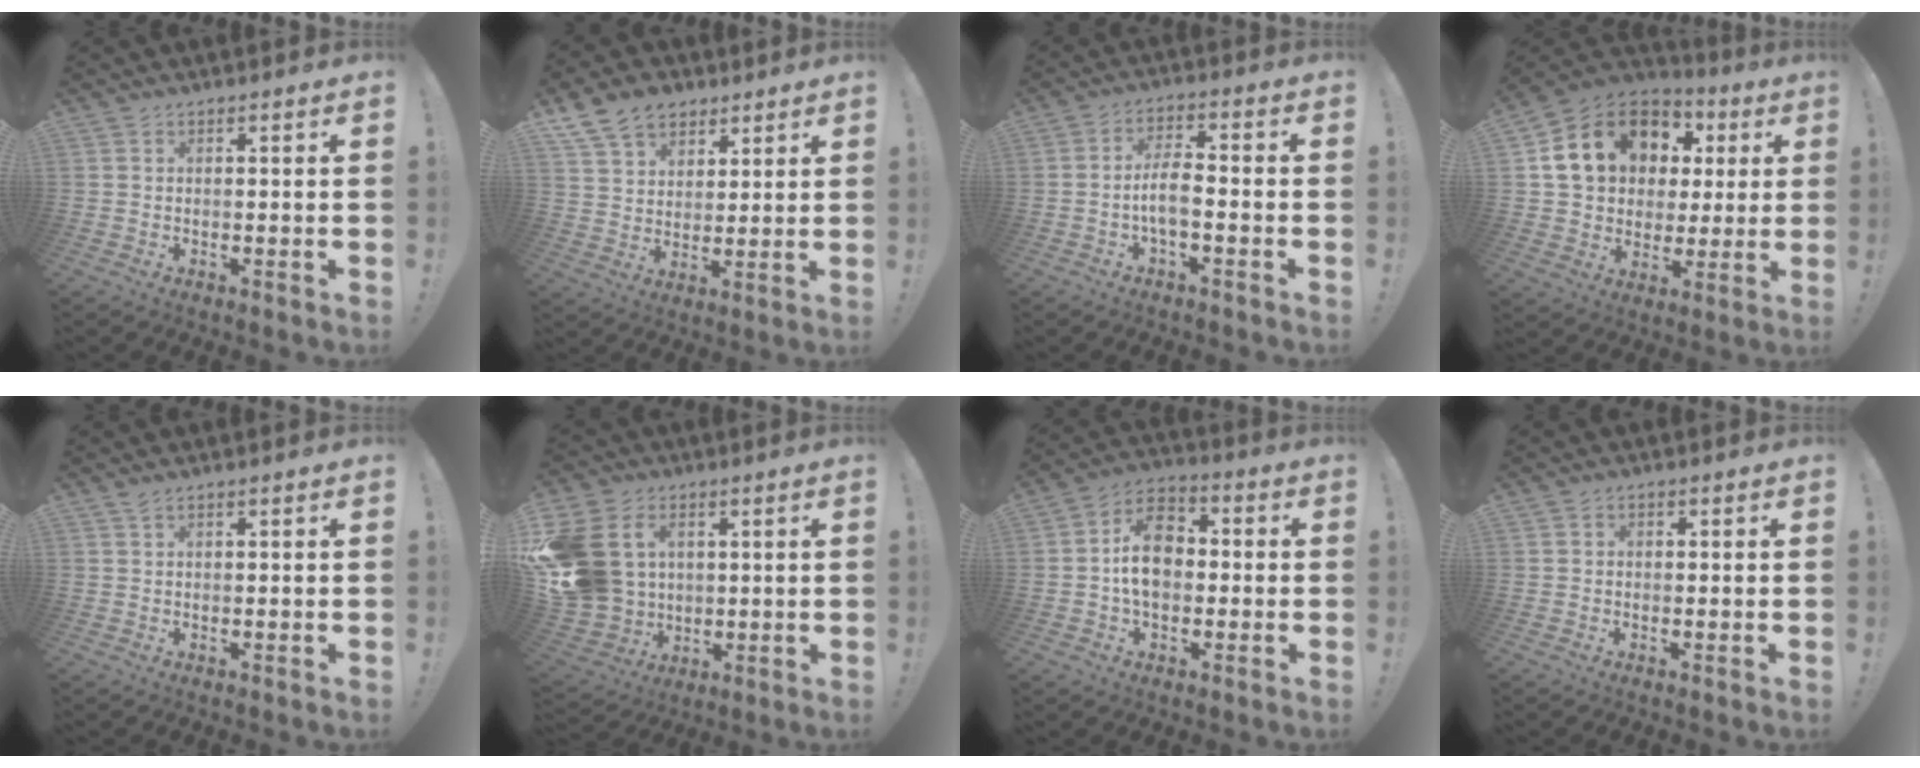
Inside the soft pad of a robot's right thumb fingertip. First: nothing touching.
{"total": 11.7, "force": [7.2, 8.2, 4.2], "torque": [-0.074, -0.037, 0.142]}
{"total": 7.0, "force": [-2.2, 2.6, 6.1], "torque": [-0.123, 0.003, -0.044]}
{"total": 18.1, "force": [6.7, 14.0, 9.2], "torque": [-0.143, -0.020, 0.145]}
{"total": 1.2, "force": [1.0, 0.2, 0.6], "torque": [-0.012, 0.002, 0.018]}
{"total": 18.0, "force": [4.3, 14.5, 9.9], "torque": [-0.224, -0.009, 0.090]}
{"total": 12.1, "force": [-0.3, 8.6, 8.4], "torque": [-0.130, 0.017, -0.003]}
{"total": 1.2, "force": [-0.4, 1.0, 0.5], "torque": [-0.006, 0.004, -0.008]}